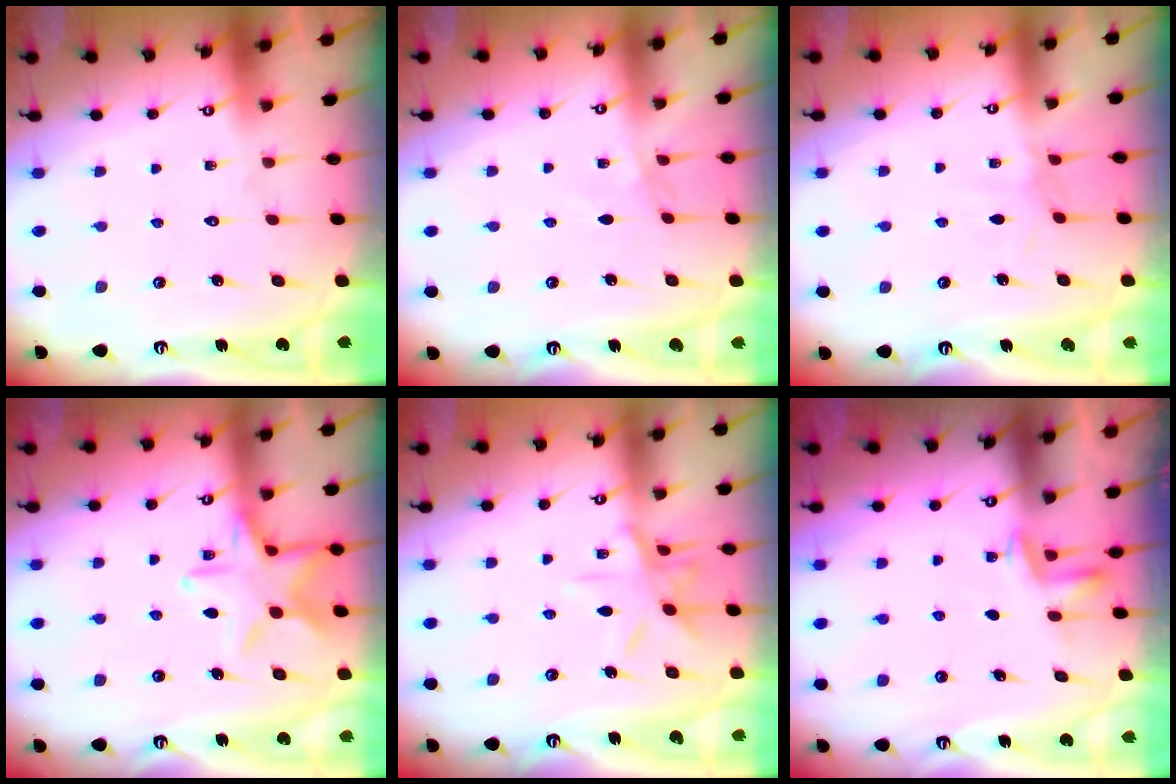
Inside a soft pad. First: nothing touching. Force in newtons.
{"total": 2.5, "press": 2.5, "slide": 0.5}
{"total": 1.7, "press": 1.6, "slide": 0.4}
{"total": 14.3, "press": 14.3, "slide": 1.0}
{"total": 9.4, "press": 9.4, "slide": 0.6}
{"total": 3.2, "press": 3.2, "slide": 0.6}